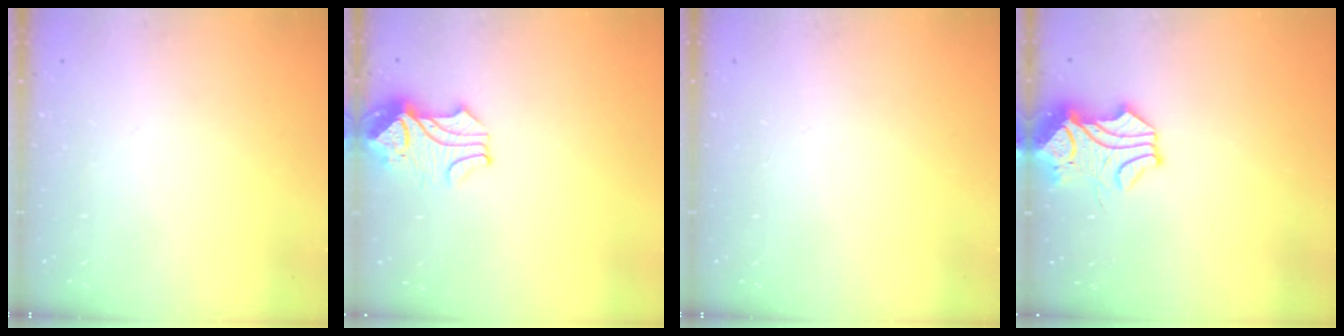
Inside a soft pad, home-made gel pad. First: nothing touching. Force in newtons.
{"total": 2.1, "press": 2.0, "slide": 0.7}
{"total": 0.0}
{"total": 0.9, "press": 0.1, "slide": 0.9}